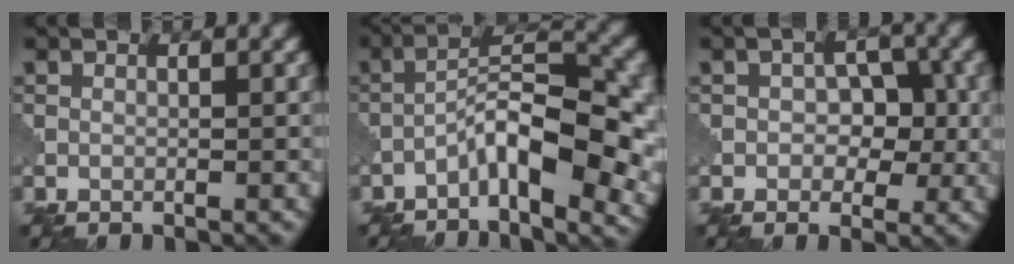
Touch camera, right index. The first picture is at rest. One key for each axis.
{"total": 9.5, "fx": -4.1, "fy": 3.0, "fz": 8.1, "tx": -0.128, "ty": 0.019, "tz": -0.075}
{"total": 3.6, "fx": -0.2, "fy": 2.5, "fz": 2.5, "tx": -0.032, "ty": -0.003, "tz": -0.007}